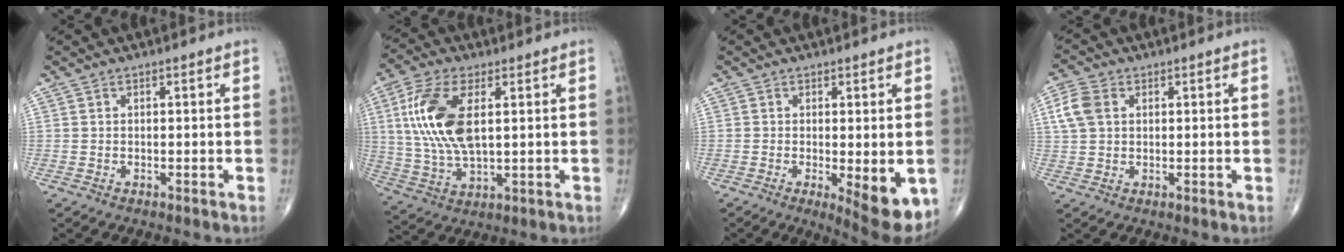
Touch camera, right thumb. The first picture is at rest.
{"total": 14.5, "force": [3.1, 6.7, 12.4], "torque": [-0.268, -0.005, 0.065]}
{"total": 8.9, "force": [-2.1, 2.7, 8.2], "torque": [-0.104, -0.022, -0.024]}
{"total": 5.6, "force": [1.5, 4.0, 3.6], "torque": [-0.081, 0.009, 0.029]}